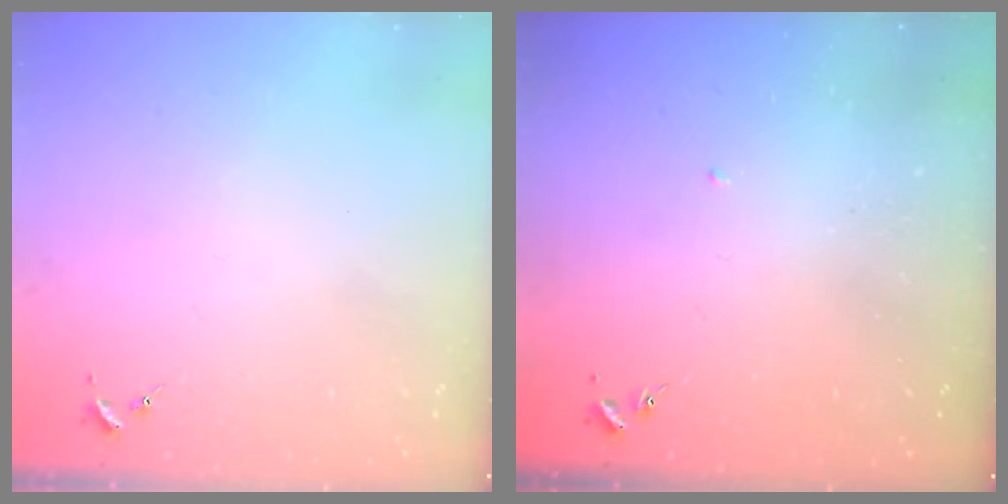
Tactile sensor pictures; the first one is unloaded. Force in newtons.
{"total": 1.4, "press": 1.3, "slide": 0.1}